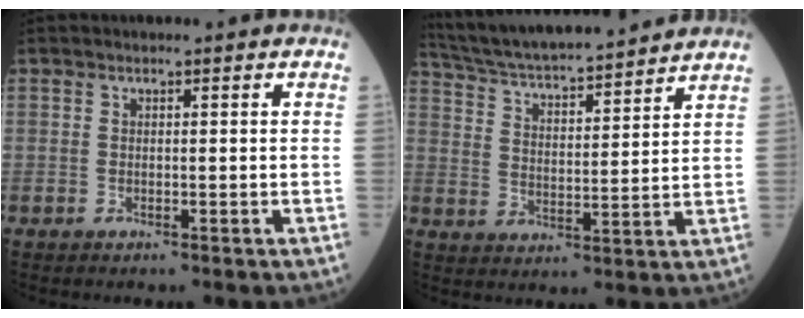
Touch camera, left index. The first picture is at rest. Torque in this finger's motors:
{"motor_torque": [-0.08, -0.59, 0.33, 0.13]}